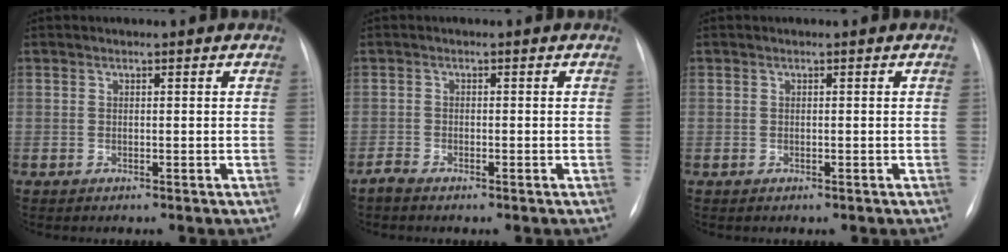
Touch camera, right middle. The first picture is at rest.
{"total": 1.3, "force": [-1.1, 0.3, 0.6], "torque": [-0.015, -0.002, -0.022]}
{"total": 0.0}